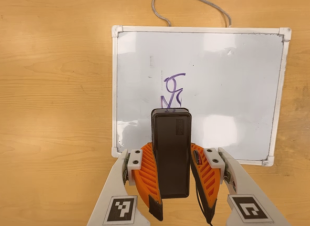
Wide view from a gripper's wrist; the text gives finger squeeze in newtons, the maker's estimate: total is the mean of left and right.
{"total": 7.2, "left": 6.5, "right": 7.9}